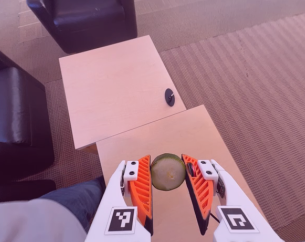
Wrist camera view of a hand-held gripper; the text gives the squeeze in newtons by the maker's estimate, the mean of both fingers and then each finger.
{"total": 10.7, "left": 11.2, "right": 10.2}